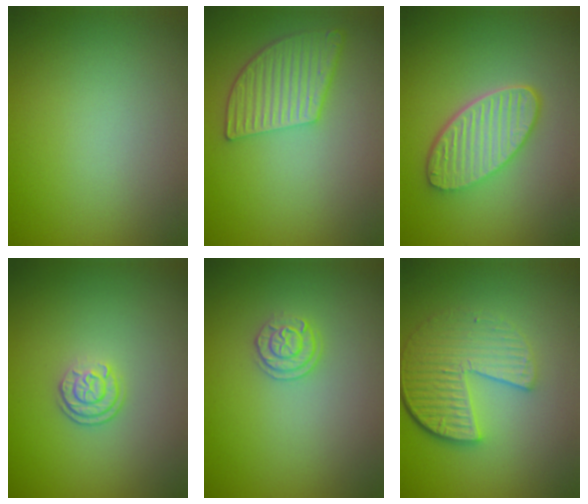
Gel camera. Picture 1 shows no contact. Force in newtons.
{"total": 5.1, "press": 4.2, "slide": 2.9}
{"total": 5.7, "press": 4.5, "slide": 3.5}
{"total": 2.3, "press": 1.9, "slide": 1.4}
{"total": 1.9, "press": 1.8, "slide": 0.5}
{"total": 6.2, "press": 4.4, "slide": 4.4}